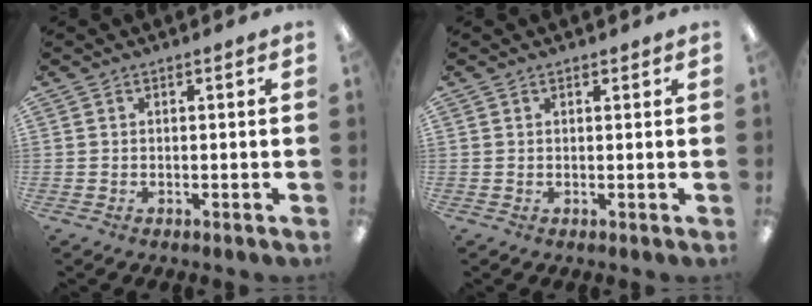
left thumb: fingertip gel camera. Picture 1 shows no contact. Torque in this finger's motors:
{"motor_torque": [-0.14, -0.02, -0.42, 0.17, 0.04]}